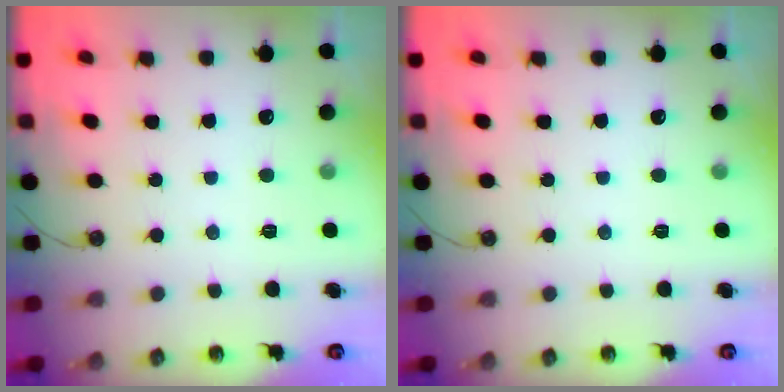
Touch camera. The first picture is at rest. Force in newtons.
{"total": 0.0}